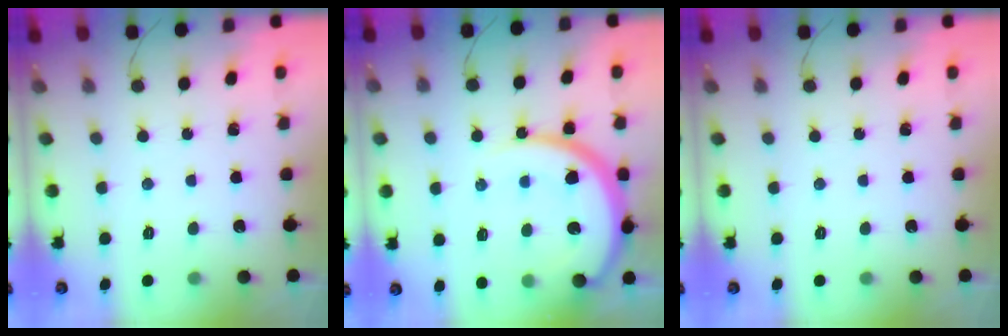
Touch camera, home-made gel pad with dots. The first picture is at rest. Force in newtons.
{"total": 16.3, "press": 16.2, "slide": 1.9}
{"total": 0.0}